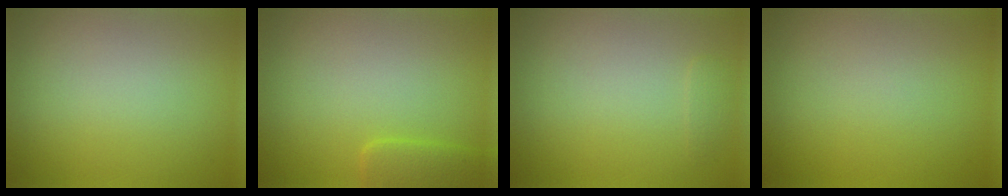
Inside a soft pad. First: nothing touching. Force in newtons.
{"total": 2.0, "press": 2.0, "slide": 0.1}
{"total": 0.7, "press": 0.7, "slide": 0.1}
{"total": 0.0}